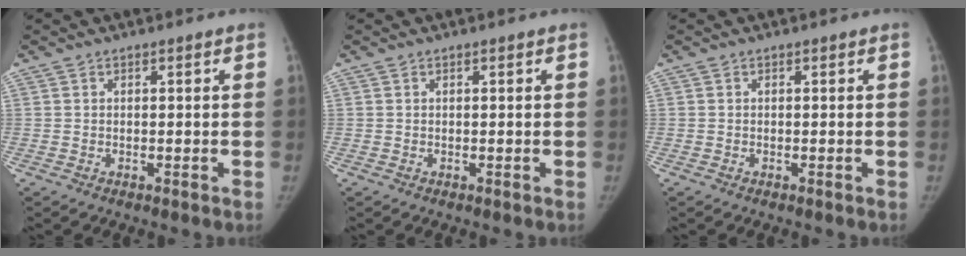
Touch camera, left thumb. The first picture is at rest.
{"total": 0.0}
{"total": 0.0}